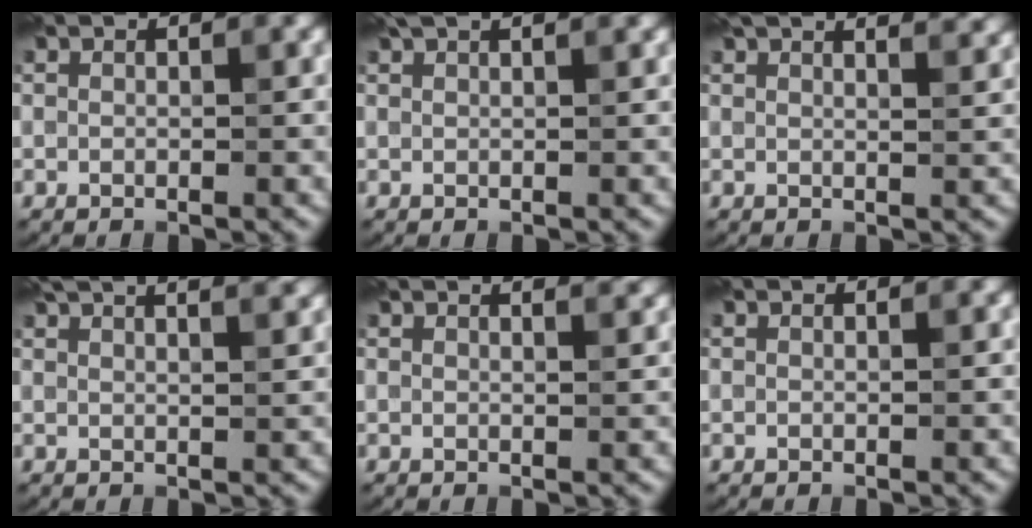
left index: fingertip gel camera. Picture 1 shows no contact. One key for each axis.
{"total": 3.0, "fx": 2.2, "fy": 0.8, "fz": 1.8, "tx": -0.013, "ty": 0.010, "tz": 0.019}
{"total": 5.3, "fx": 4.3, "fy": 1.6, "fz": 2.7, "tx": -0.014, "ty": 0.033, "tz": 0.030}
{"total": 7.7, "fx": 5.5, "fy": 2.7, "fz": 4.6, "tx": -0.028, "ty": 0.052, "tz": 0.036}
{"total": 3.6, "fx": 2.9, "fy": 1.2, "fz": 1.7, "tx": 0.002, "ty": 0.020, "tz": 0.012}
{"total": 0.7, "fx": 0.7, "fy": 0.0, "fz": 0.1, "tx": -0.002, "ty": -0.004, "tz": 0.005}